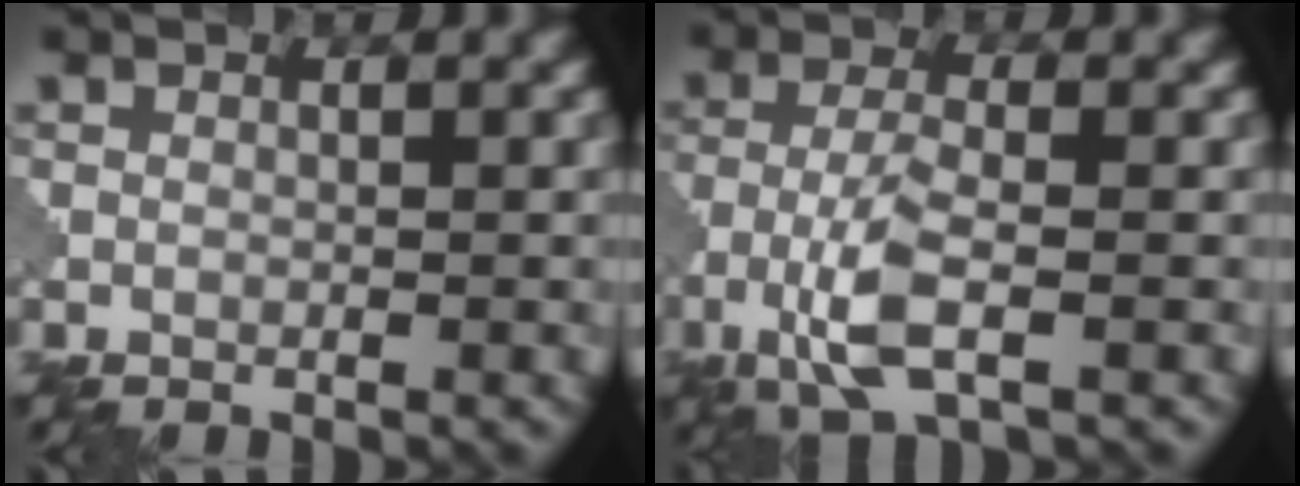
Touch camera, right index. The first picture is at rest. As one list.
[{"total": 5.1, "force": [-2.1, 1.6, 4.4], "torque": [-0.097, 0.000, -0.047]}]